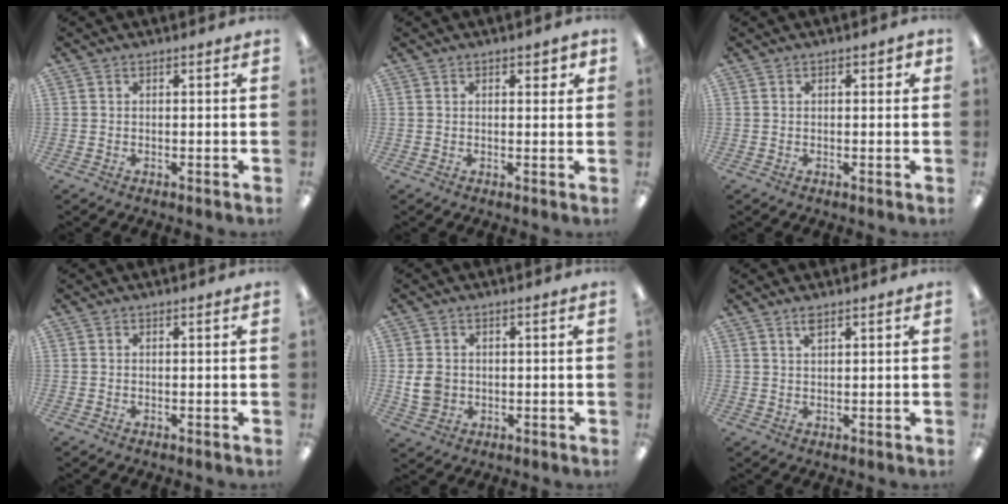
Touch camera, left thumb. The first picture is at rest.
{"total": 2.3, "force": [1.2, 1.1, 1.6], "torque": [-0.015, -0.003, 0.017]}
{"total": 1.5, "force": [0.5, 0.8, 1.2], "torque": [-0.014, 0.001, 0.006]}
{"total": 0.0}
{"total": 5.3, "force": [0.0, 4.6, 2.8], "torque": [-0.057, 0.002, 0.000]}
{"total": 2.5, "force": [1.9, 0.7, 1.6], "torque": [-0.036, 0.003, 0.033]}